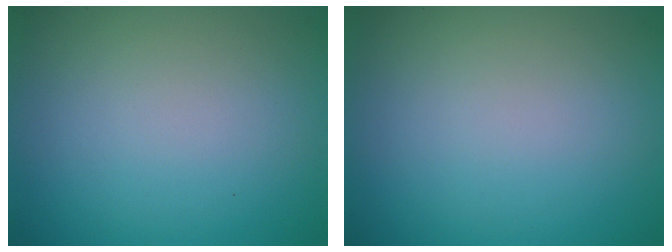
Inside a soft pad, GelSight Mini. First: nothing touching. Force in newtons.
{"total": 0.0}